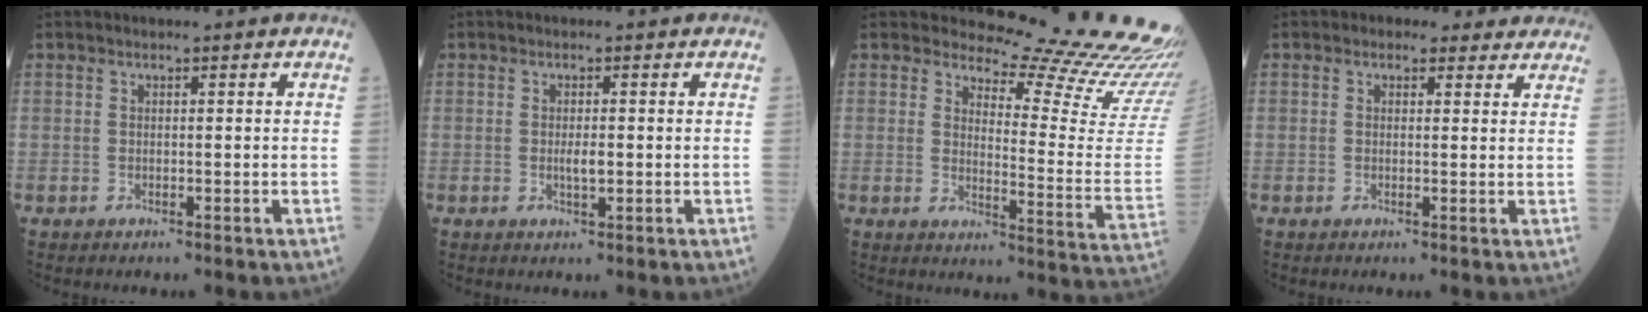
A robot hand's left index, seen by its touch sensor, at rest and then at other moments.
{"total": 1.8, "force": [-0.2, 0.5, 1.8], "torque": [-0.034, 0.000, -0.002]}
{"total": 20.7, "force": [20.2, 1.4, 4.4], "torque": [-0.053, -0.153, 0.216]}
{"total": 5.2, "force": [4.3, 2.9, 0.8], "torque": [0.004, 0.013, 0.036]}